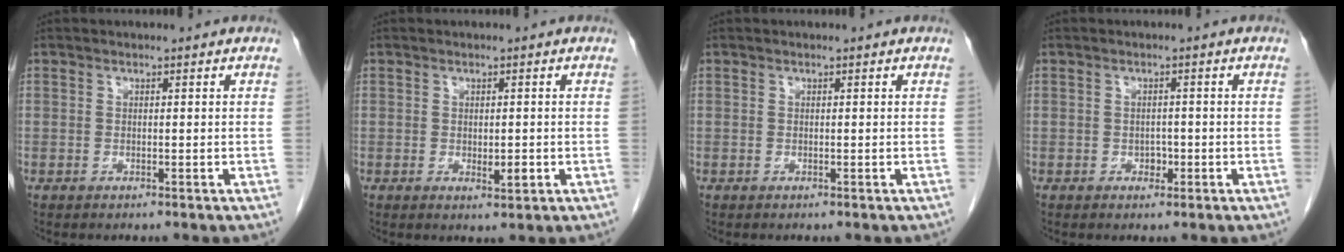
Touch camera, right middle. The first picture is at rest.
{"total": 1.9, "force": [-0.3, 0.9, 1.7], "torque": [-0.021, -0.003, -0.001]}
{"total": 0.0}
{"total": 1.4, "force": [-0.5, 1.0, 0.8], "torque": [-0.009, 0.004, -0.006]}